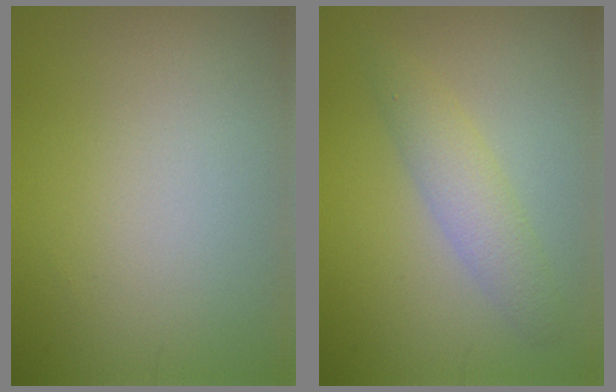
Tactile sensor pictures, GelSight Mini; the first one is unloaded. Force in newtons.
{"total": 2.8, "press": 2.8, "slide": 0.0}